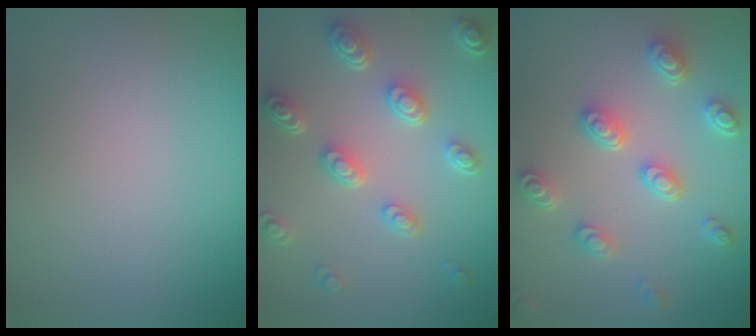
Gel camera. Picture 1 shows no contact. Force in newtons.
{"total": 5.2, "press": 3.8, "slide": 3.5}
{"total": 4.5, "press": 3.7, "slide": 2.6}